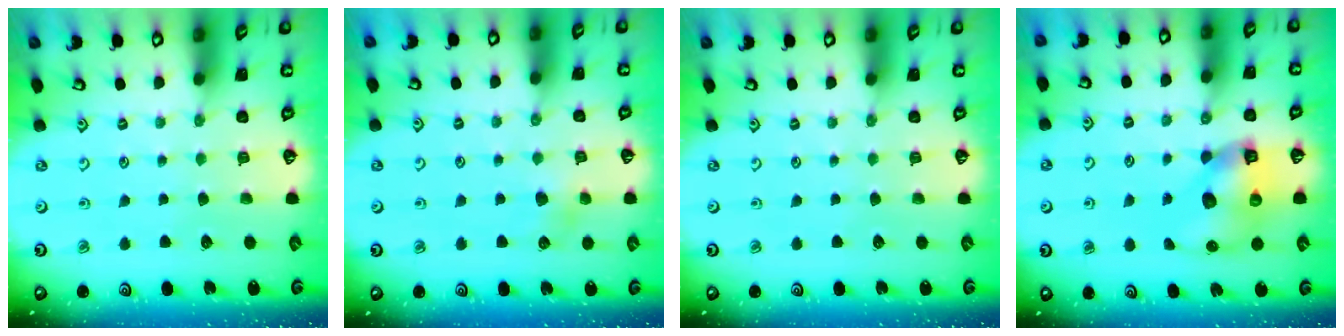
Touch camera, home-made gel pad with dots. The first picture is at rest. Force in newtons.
{"total": 4.4, "press": 4.3, "slide": 0.5}
{"total": 0.0}
{"total": 10.8, "press": 10.7, "slide": 1.5}